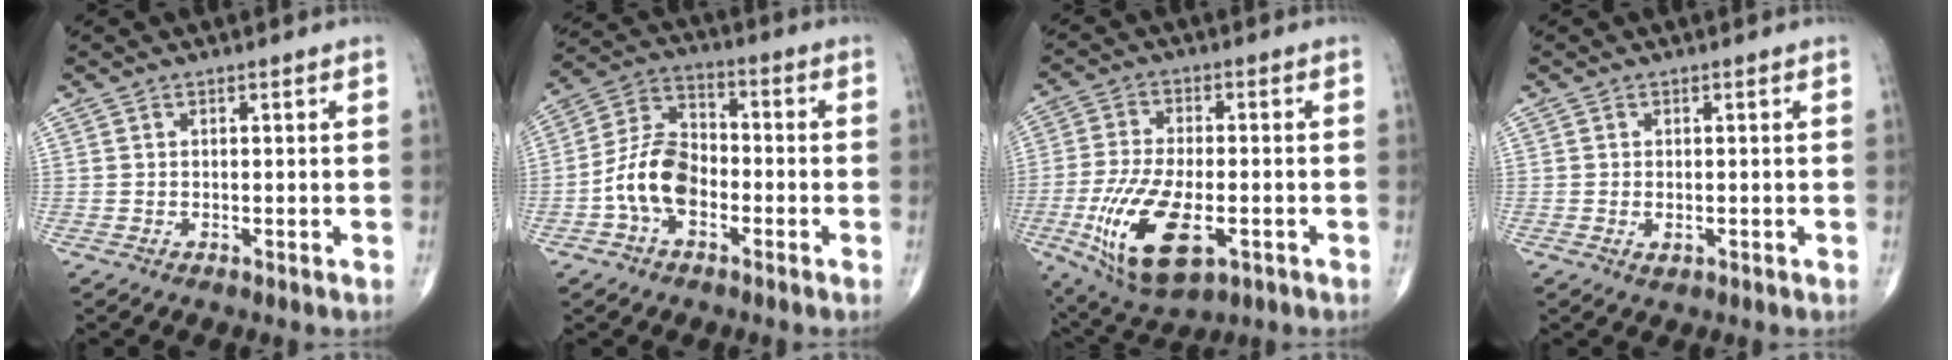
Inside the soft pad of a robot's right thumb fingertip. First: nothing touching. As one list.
[{"total": 10.7, "force": [-3.3, 6.8, 7.6], "torque": [-0.138, 0.038, -0.071]}, {"total": 16.2, "force": [-5.1, 7.4, 13.5], "torque": [-0.268, -0.002, -0.079]}, {"total": 1.3, "force": [-0.3, 0.7, 1.0], "torque": [-0.017, -0.003, -0.002]}]